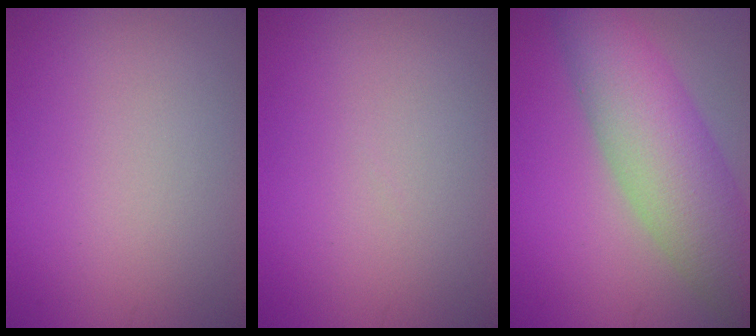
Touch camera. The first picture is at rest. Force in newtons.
{"total": 0.0}
{"total": 8.8, "press": 8.8, "slide": 0.5}